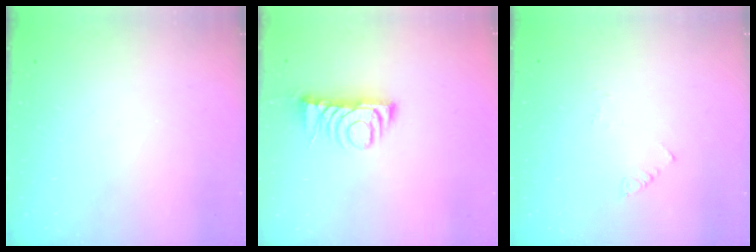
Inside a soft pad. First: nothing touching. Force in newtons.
{"total": 7.0, "press": 7.0, "slide": 0.7}
{"total": 2.5, "press": 2.5, "slide": 0.4}